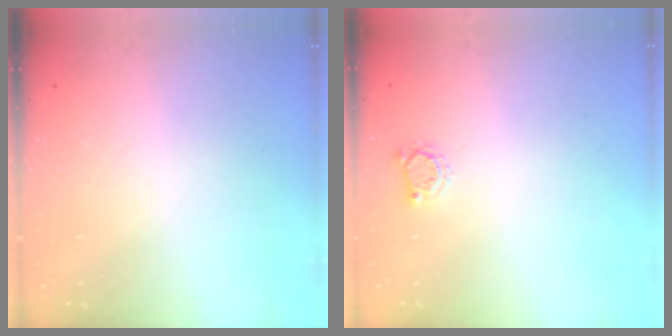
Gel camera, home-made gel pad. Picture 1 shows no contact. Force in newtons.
{"total": 3.4, "press": 3.4, "slide": 0.5}